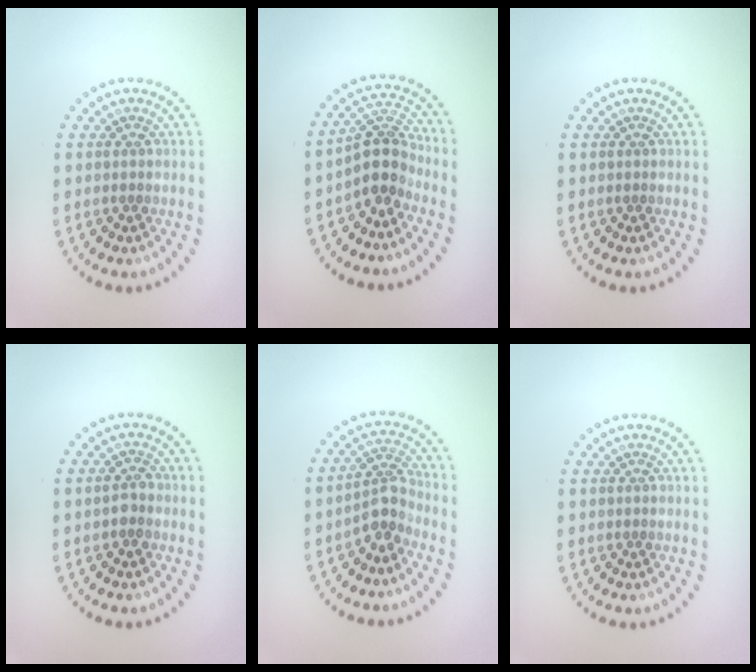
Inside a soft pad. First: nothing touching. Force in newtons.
{"total": 3.9, "press": 3.1, "slide": 2.4}
{"total": 0.0}
{"total": 1.6, "press": 1.6, "slide": 0.4}
{"total": 2.7, "press": 2.1, "slide": 1.7}
{"total": 0.0}